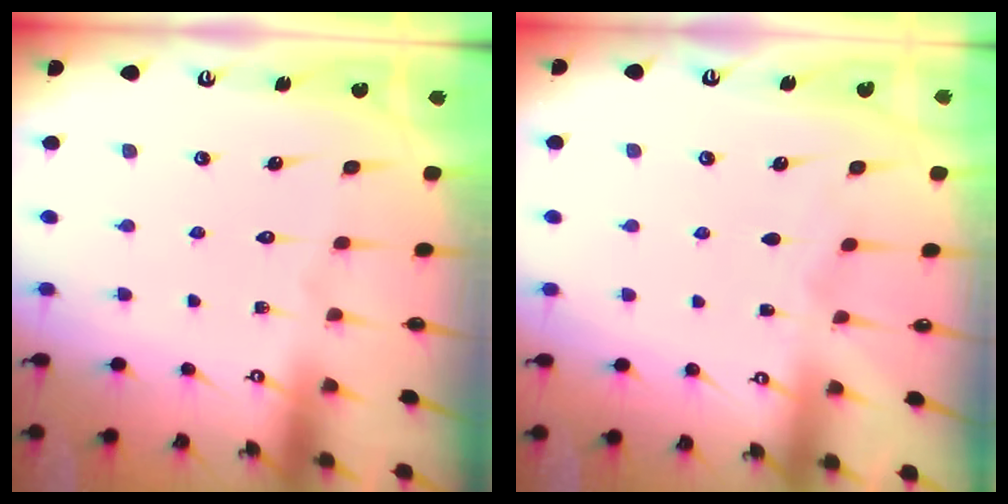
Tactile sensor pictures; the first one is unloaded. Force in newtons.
{"total": 2.6, "press": 2.5, "slide": 0.4}